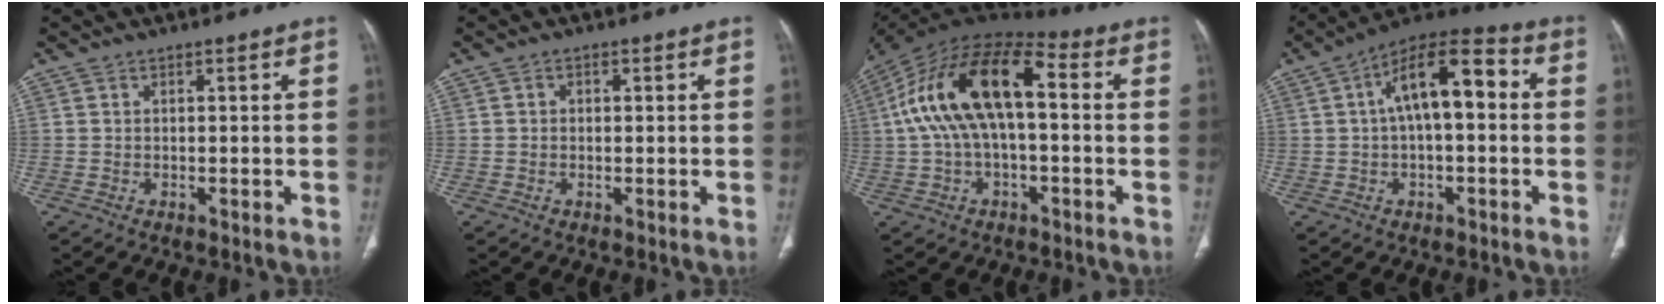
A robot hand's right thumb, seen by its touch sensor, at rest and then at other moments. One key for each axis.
{"total": 0.9, "fx": 0.1, "fy": 0.7, "fz": 0.5, "tx": -0.004, "ty": 0.002, "tz": 0.000}
{"total": 18.7, "fx": 1.6, "fy": 9.1, "fz": 16.2, "tx": -0.304, "ty": 0.052, "tz": 0.018}
{"total": 13.5, "fx": 1.8, "fy": 5.9, "fz": 12.0, "tx": -0.190, "ty": 0.041, "tz": 0.021}